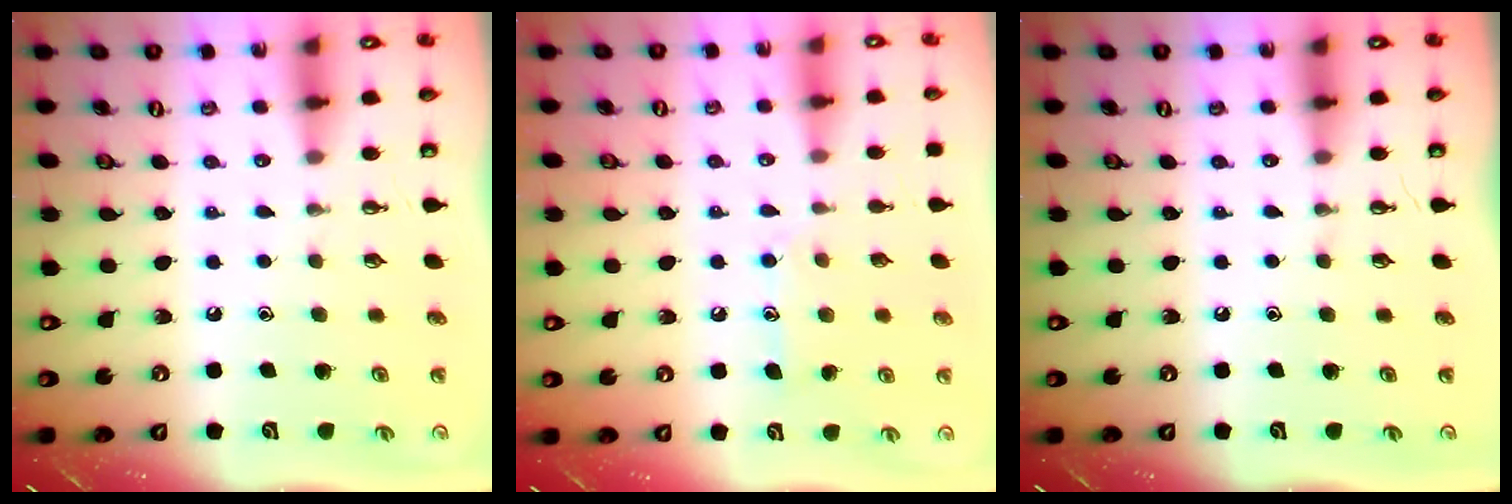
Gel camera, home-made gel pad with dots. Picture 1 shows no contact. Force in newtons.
{"total": 8.2, "press": 8.1, "slide": 0.7}
{"total": 0.0}